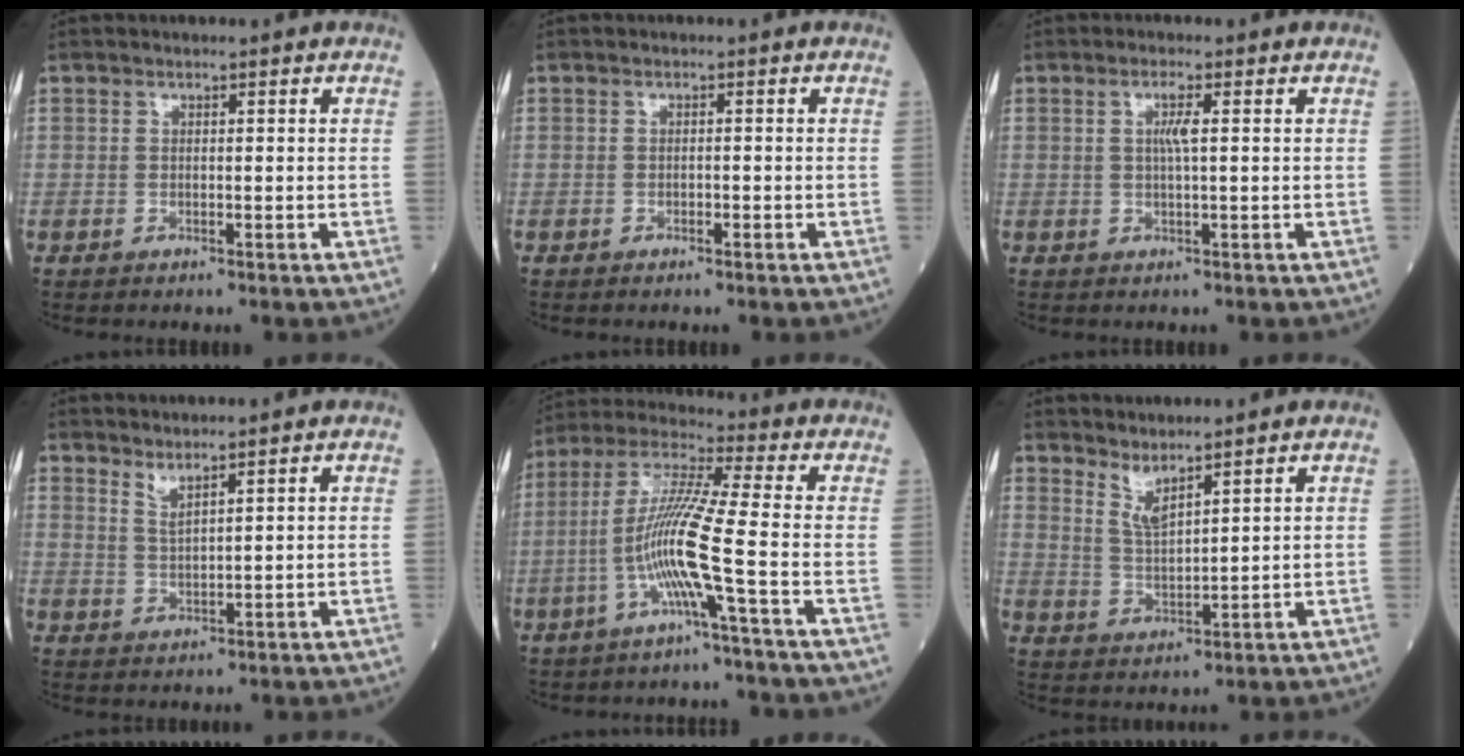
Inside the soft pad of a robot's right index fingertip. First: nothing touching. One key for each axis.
{"total": 0.9, "fx": -0.5, "fy": 0.3, "fz": 0.7, "tx": -0.011, "ty": 0.001, "tz": -0.007}
{"total": 2.4, "fx": 0.4, "fy": 0.0, "fz": 2.4, "tx": -0.047, "ty": 0.000, "tz": 0.006}
{"total": 2.2, "fx": 1.8, "fy": -0.2, "fz": 1.2, "tx": -0.027, "ty": -0.014, "tz": 0.041}
{"total": 10.7, "fx": -3.4, "fy": -1.3, "fz": 10.1, "tx": -0.208, "ty": 0.004, "tz": -0.073}
{"total": 3.7, "fx": 3.0, "fy": 0.0, "fz": 2.2, "tx": -0.046, "ty": -0.019, "tz": 0.067}